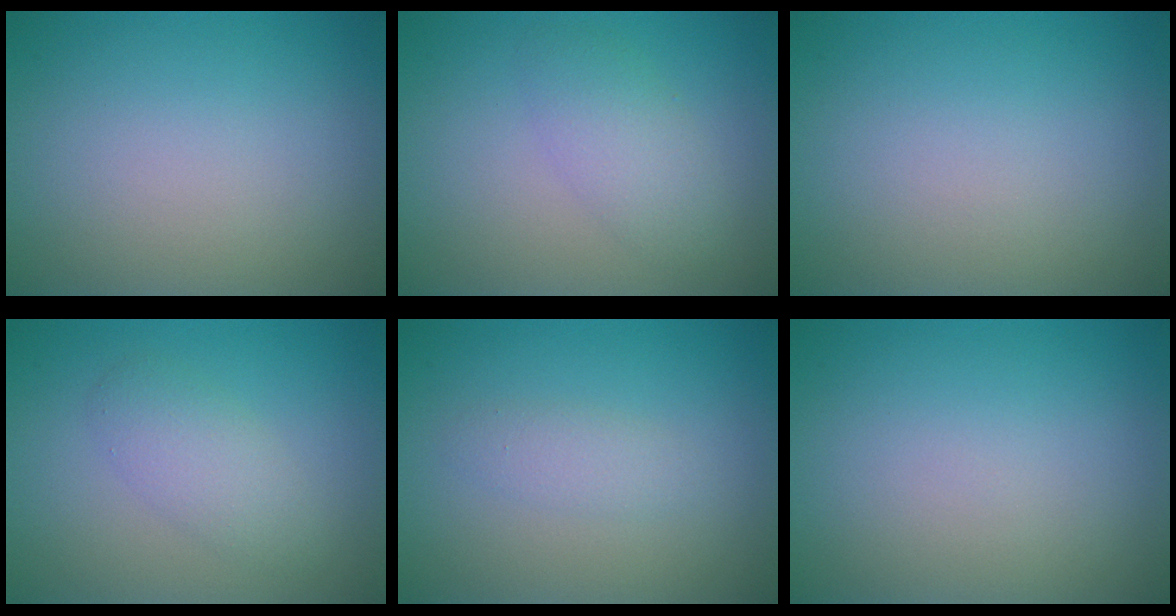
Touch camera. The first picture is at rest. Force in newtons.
{"total": 2.9, "press": 2.9, "slide": 0.2}
{"total": 0.0}
{"total": 2.6, "press": 2.6, "slide": 0.2}
{"total": 1.4, "press": 1.4, "slide": 0.0}
{"total": 0.0}